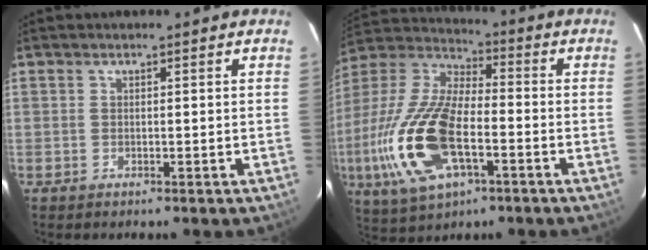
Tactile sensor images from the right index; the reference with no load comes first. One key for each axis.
{"total": 21.6, "fx": -6.3, "fy": 9.9, "fz": 18.1, "tx": -0.403, "ty": -0.020, "tz": -0.115}